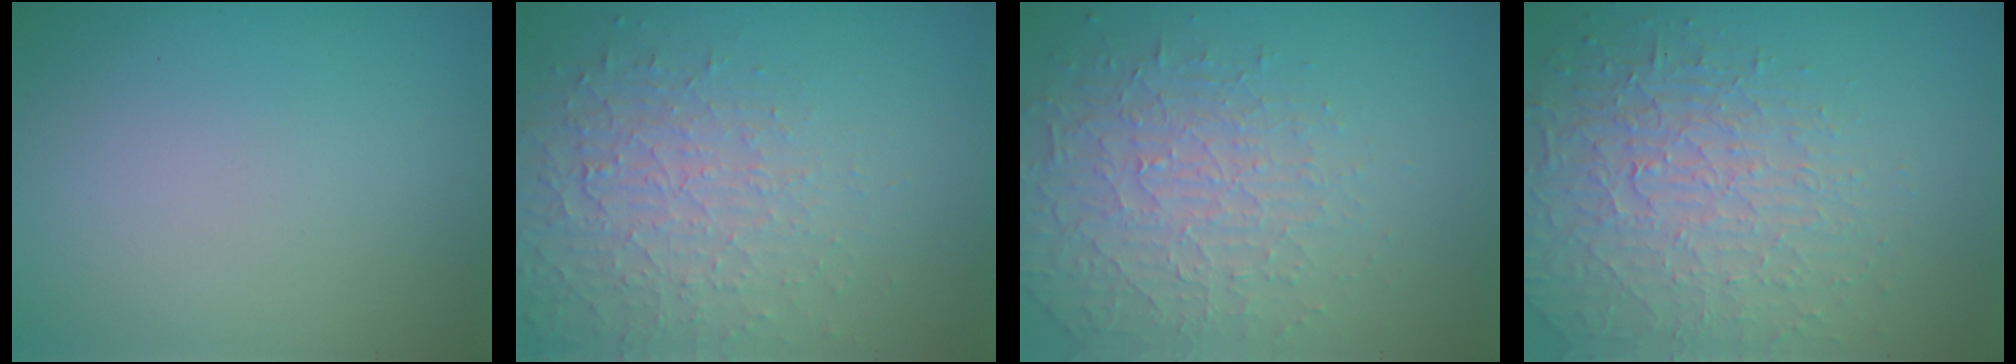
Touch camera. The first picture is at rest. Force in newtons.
{"total": 4.8, "press": 3.2, "slide": 3.6}
{"total": 4.5, "press": 3.3, "slide": 3.1}
{"total": 4.0, "press": 3.8, "slide": 1.2}